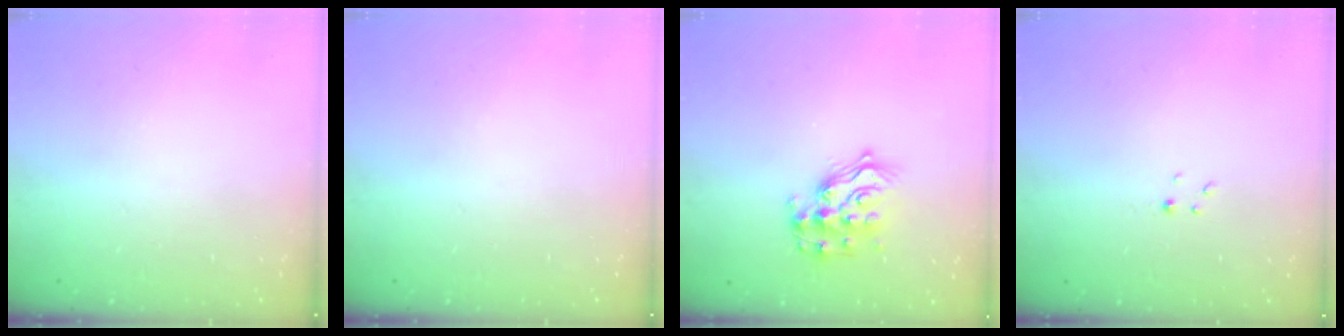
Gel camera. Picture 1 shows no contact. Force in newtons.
{"total": 0.0}
{"total": 13.6, "press": 13.6, "slide": 1.0}
{"total": 1.1, "press": 1.1, "slide": 0.2}